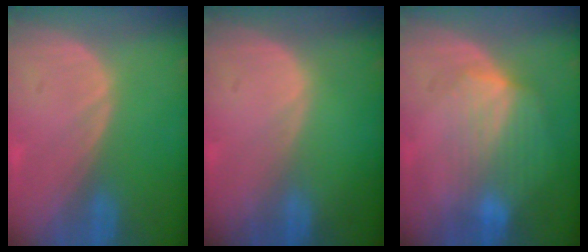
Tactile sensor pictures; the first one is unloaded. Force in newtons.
{"total": 0.0}
{"total": 7.2, "press": 6.5, "slide": 3.0}